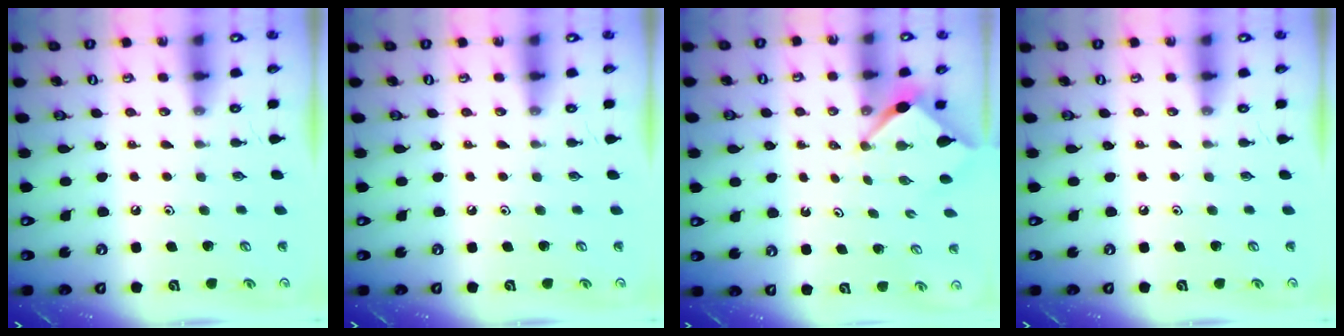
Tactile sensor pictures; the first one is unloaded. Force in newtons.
{"total": 0.0}
{"total": 3.4, "press": 3.4, "slide": 0.4}
{"total": 0.0}